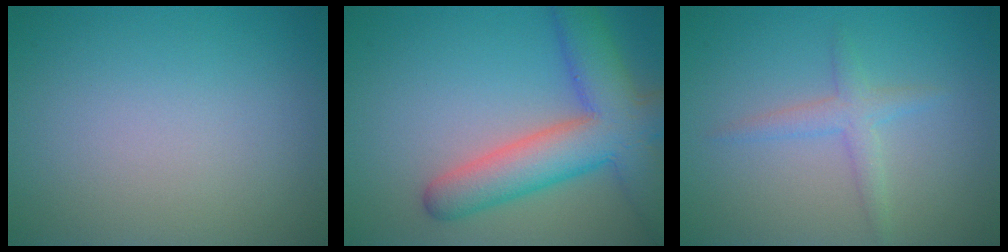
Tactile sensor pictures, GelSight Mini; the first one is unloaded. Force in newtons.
{"total": 8.3, "press": 8.3, "slide": 0.5}
{"total": 1.9, "press": 1.9, "slide": 0.1}